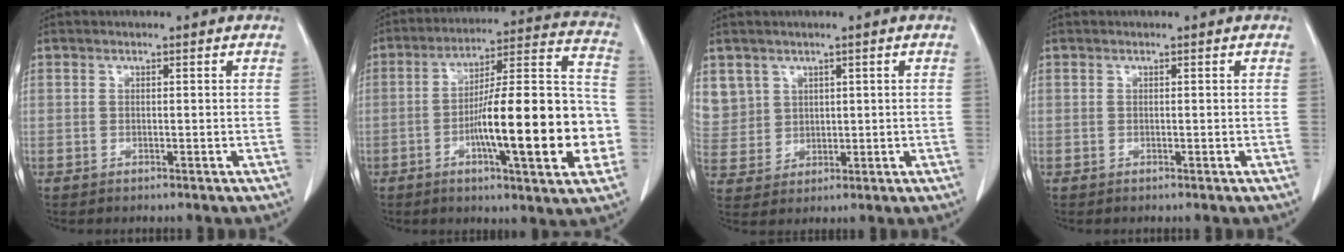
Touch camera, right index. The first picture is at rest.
{"total": 21.2, "force": [-5.1, 3.2, 20.3], "torque": [-0.271, 0.023, -0.071]}
{"total": 8.1, "force": [4.0, 7.0, 0.5], "torque": [-0.026, 0.017, 0.103]}
{"total": 0.0}